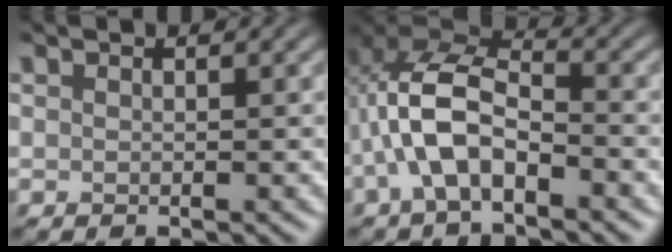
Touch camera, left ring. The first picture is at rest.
{"total": 6.8, "force": [-3.5, 3.0, 5.0], "torque": [-0.107, 0.013, -0.079]}